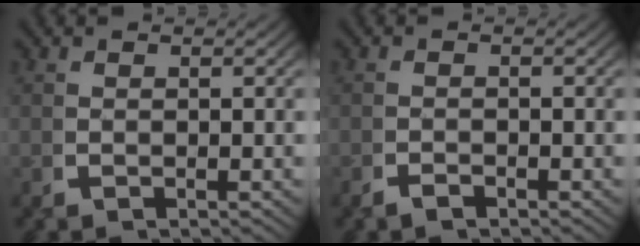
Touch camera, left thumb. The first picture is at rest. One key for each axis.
{"total": 0.9, "fx": -0.9, "fy": 0.1, "fz": -0.1, "tx": 0.000, "ty": -0.001, "tz": -0.021}